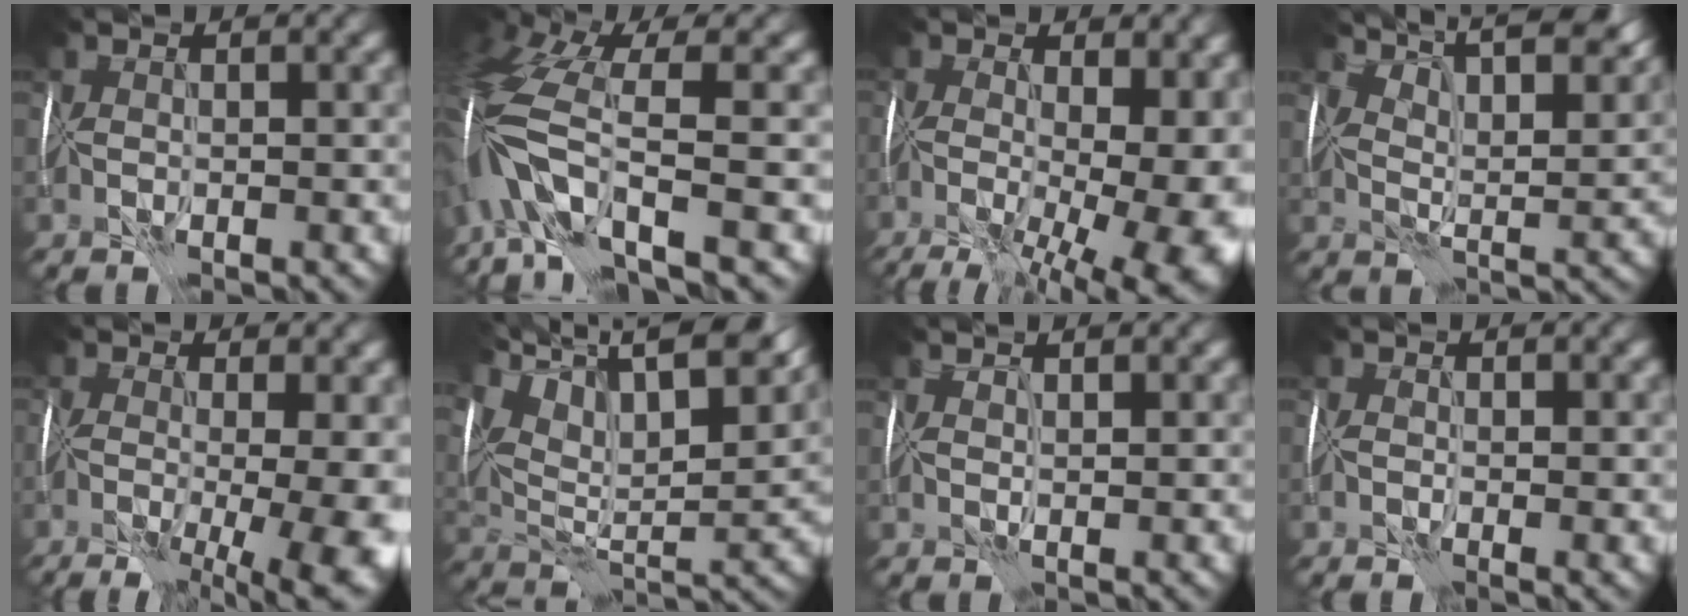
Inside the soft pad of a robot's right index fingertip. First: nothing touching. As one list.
[{"total": 9.3, "force": [-2.7, 3.2, 8.2], "torque": [-0.178, 0.012, -0.058]}, {"total": 16.8, "force": [-3.8, 8.0, 14.2], "torque": [-0.201, -0.004, -0.010]}, {"total": 10.8, "force": [8.9, 2.9, 5.4], "torque": [-0.080, 0.017, 0.114]}, {"total": 13.9, "force": [-3.3, 6.1, 12.1], "torque": [-0.153, -0.012, -0.011]}, {"total": 15.9, "force": [11.3, 5.8, 9.5], "torque": [-0.180, 0.047, 0.176]}, {"total": 2.5, "force": [2.0, 0.8, 1.3], "torque": [-0.002, 0.012, 0.017]}, {"total": 1.4, "force": [0.2, 0.6, 1.3], "torque": [-0.017, -0.003, 0.007]}]